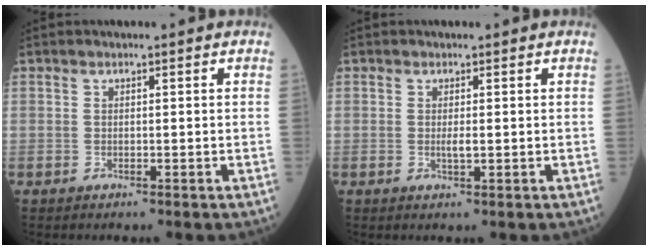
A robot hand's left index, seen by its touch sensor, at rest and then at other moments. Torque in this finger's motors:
{"motor_torque": [0.33, 0.05, 0.03, 0.04]}